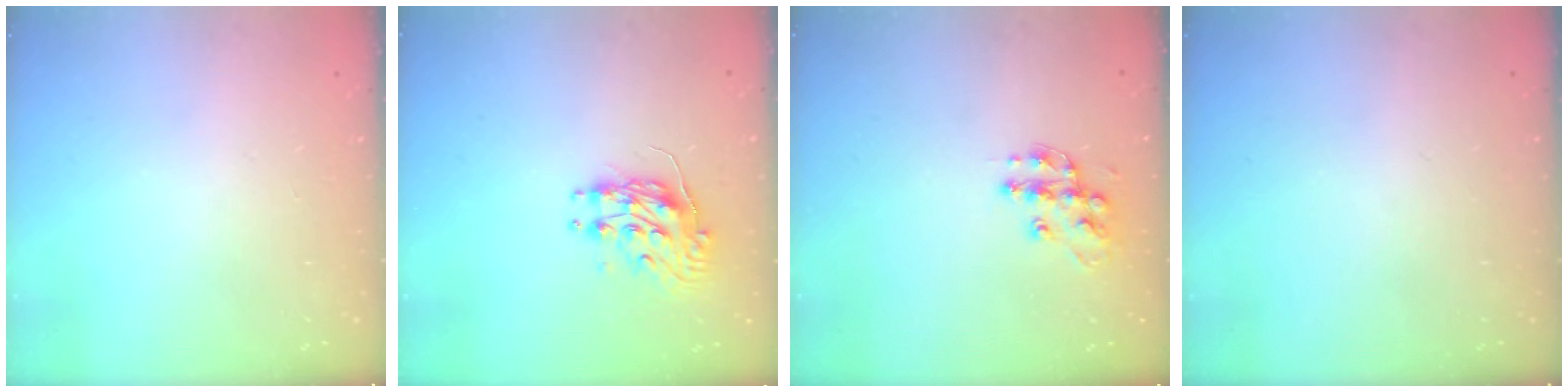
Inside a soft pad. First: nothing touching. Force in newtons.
{"total": 9.3, "press": 9.3, "slide": 0.1}
{"total": 11.8, "press": 11.8, "slide": 0.6}
{"total": 0.0}